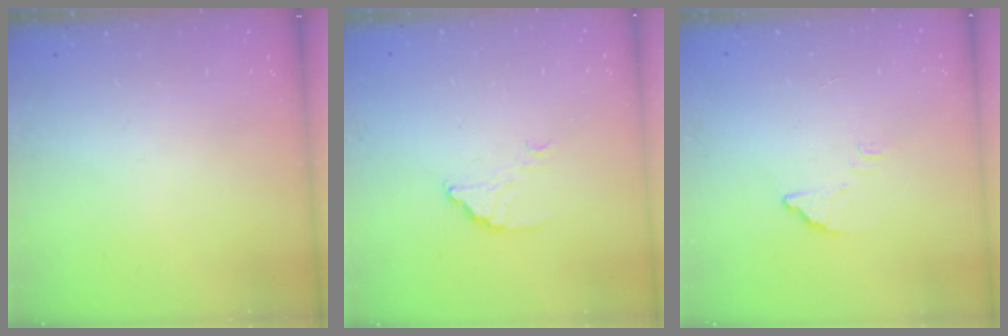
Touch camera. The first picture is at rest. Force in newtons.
{"total": 2.2, "press": 2.2, "slide": 0.0}
{"total": 4.2, "press": 4.1, "slide": 0.3}